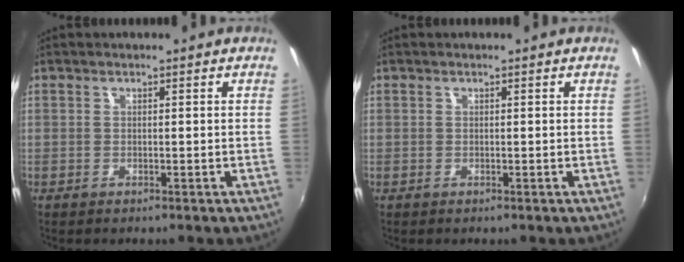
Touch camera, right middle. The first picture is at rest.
{"total": 0.0}